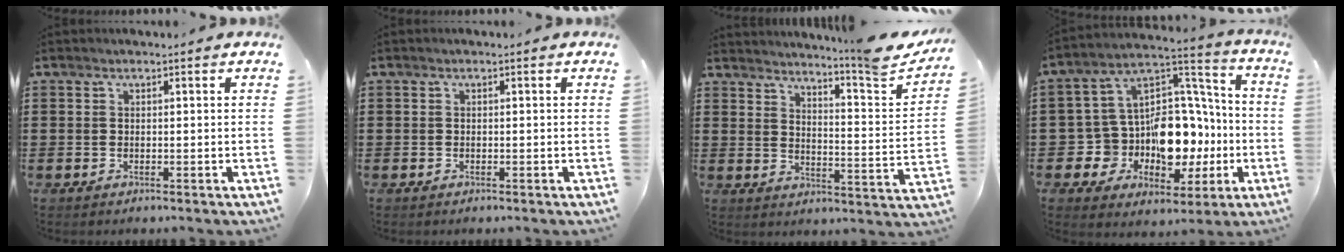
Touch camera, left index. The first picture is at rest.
{"total": 0.0}
{"total": 6.5, "force": [5.6, -0.6, 3.3], "torque": [-0.056, -0.057, 0.083]}
{"total": 12.2, "force": [-2.2, 10.2, 6.3], "torque": [-0.122, -0.019, -0.028]}